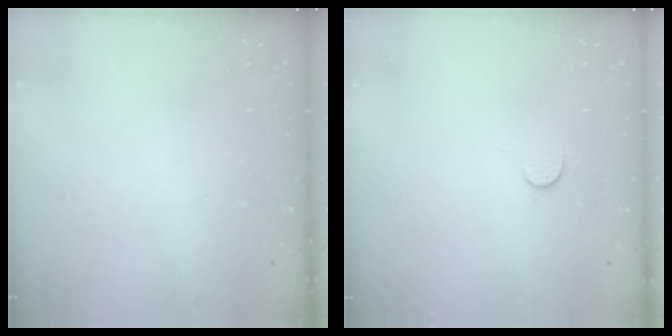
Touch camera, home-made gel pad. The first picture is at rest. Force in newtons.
{"total": 5.0, "press": 5.0, "slide": 0.5}